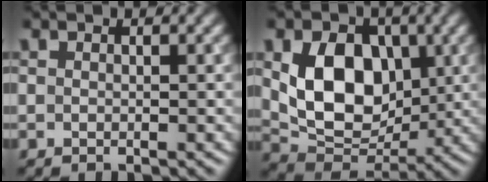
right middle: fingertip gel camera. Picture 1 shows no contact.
{"total": 9.0, "force": [1.3, 6.4, 6.2], "torque": [-0.113, -0.012, 0.025]}